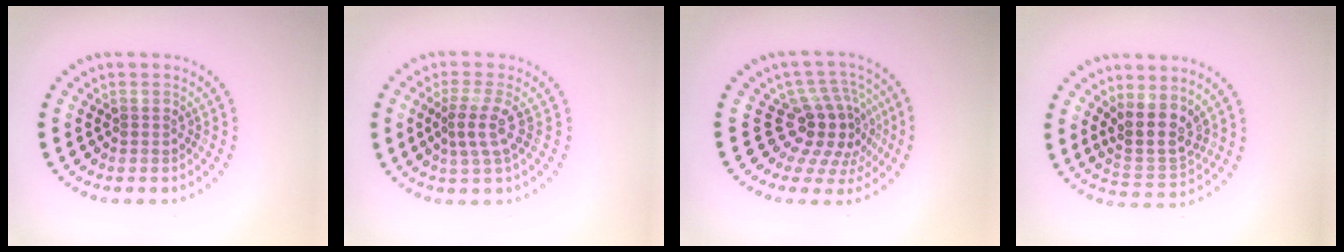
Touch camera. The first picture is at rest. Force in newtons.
{"total": 2.5, "press": 1.9, "slide": 1.7}
{"total": 4.6, "press": 3.4, "slide": 3.1}
{"total": 3.7, "press": 3.0, "slide": 2.1}